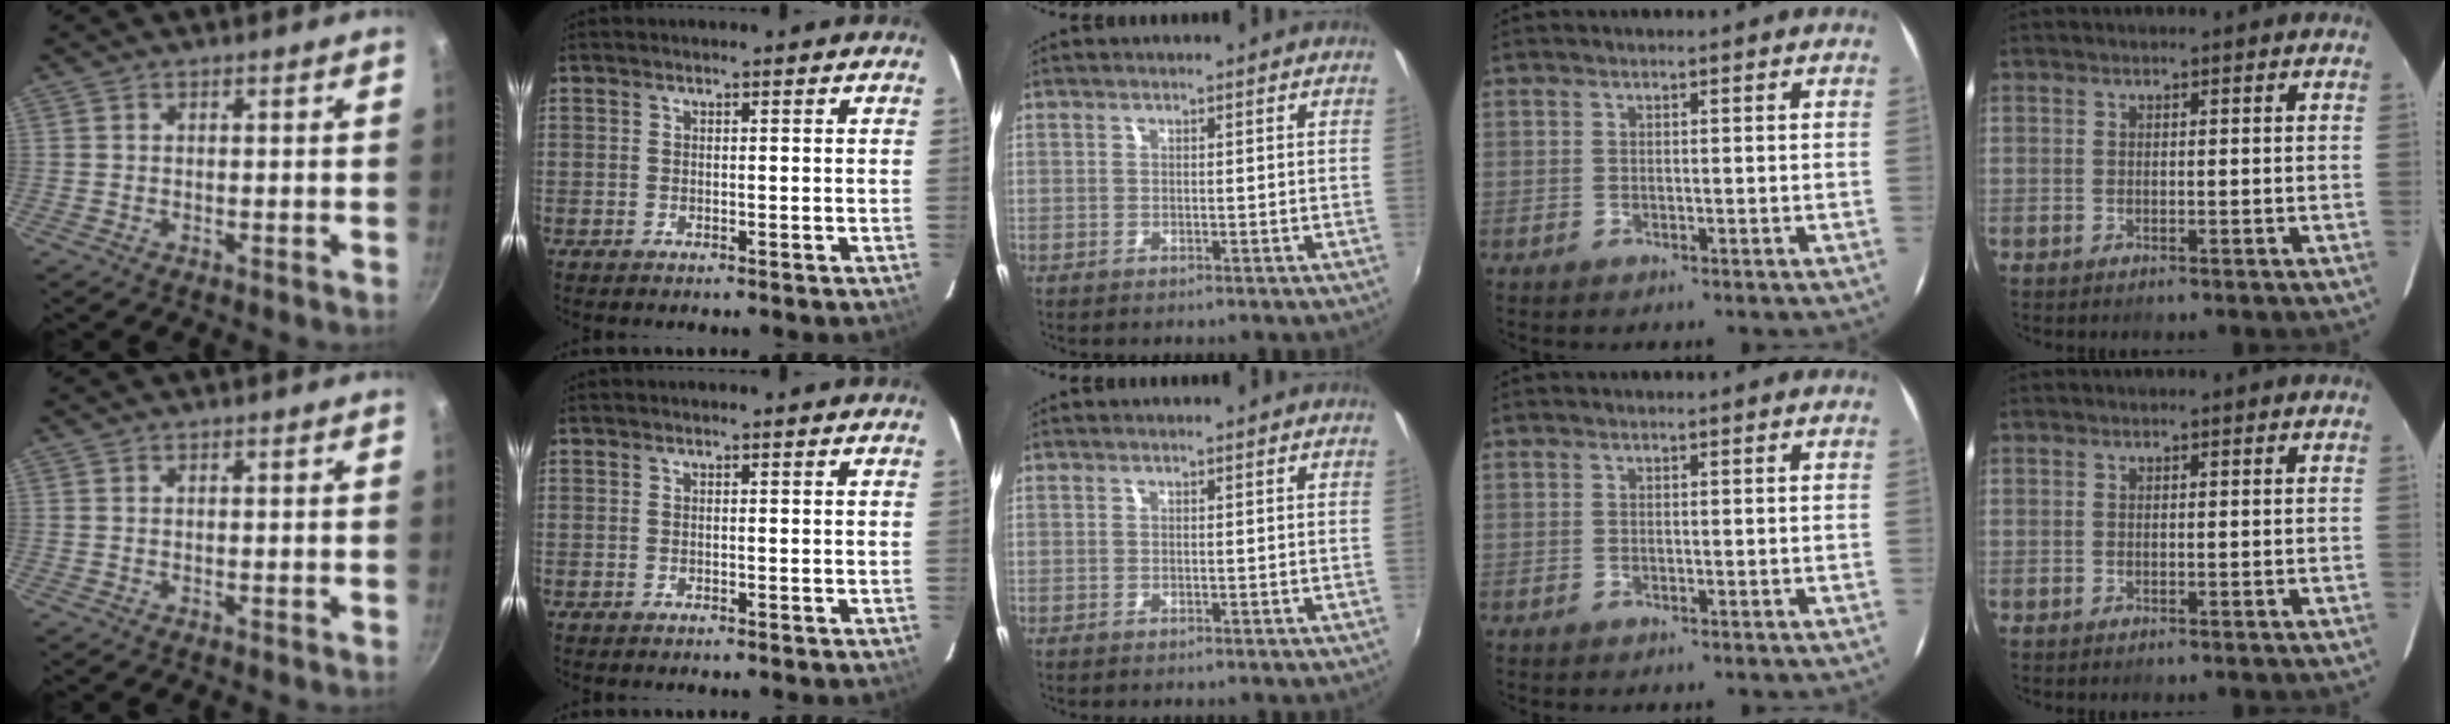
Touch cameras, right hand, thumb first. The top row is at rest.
{}